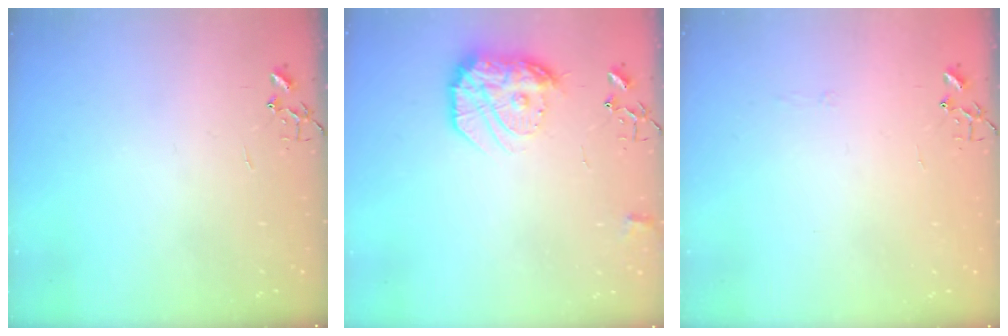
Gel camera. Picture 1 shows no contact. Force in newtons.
{"total": 16.4, "press": 16.3, "slide": 1.3}
{"total": 2.8, "press": 2.8, "slide": 0.5}